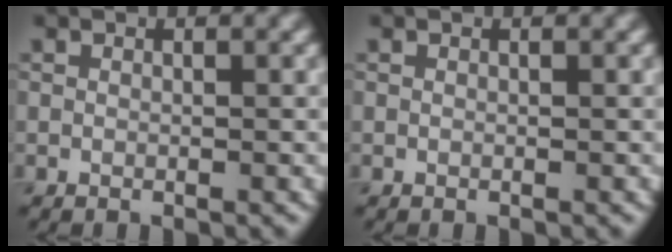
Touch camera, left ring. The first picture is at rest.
{"total": 0.0}